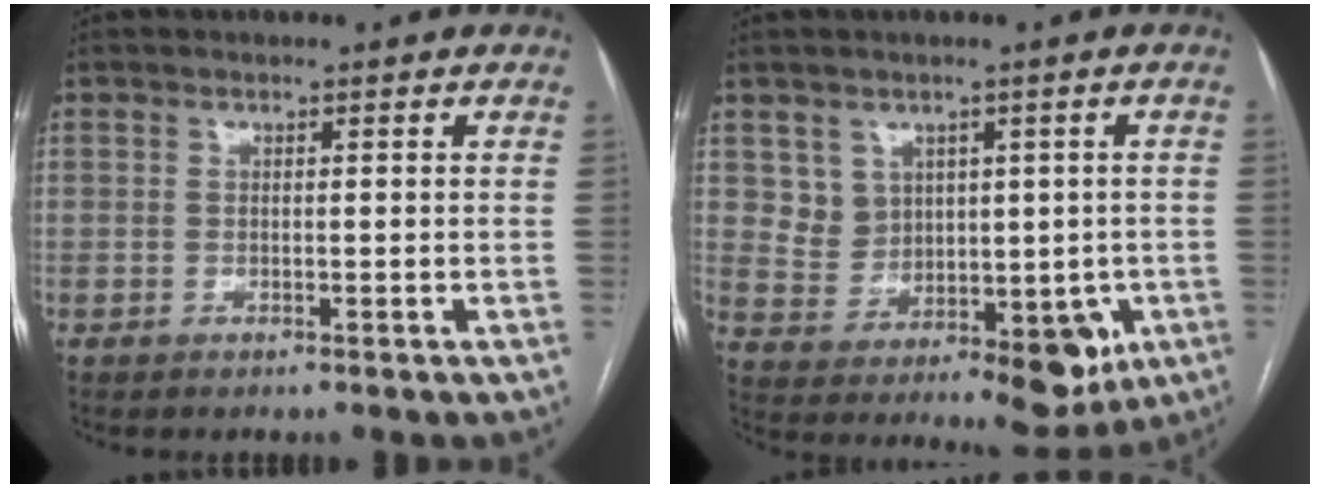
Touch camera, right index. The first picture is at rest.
{"total": 10.3, "force": [0.7, 8.8, 5.4], "torque": [-0.069, 0.031, 0.047]}